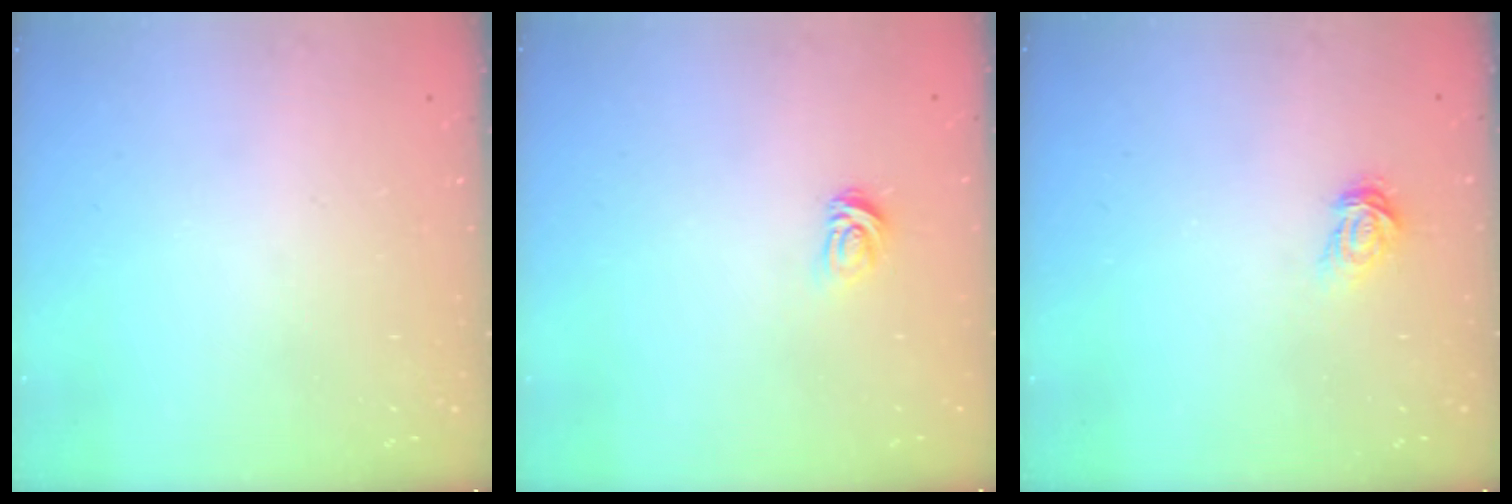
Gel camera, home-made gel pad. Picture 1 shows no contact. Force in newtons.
{"total": 3.7, "press": 3.6, "slide": 0.5}
{"total": 3.4, "press": 3.4, "slide": 0.3}